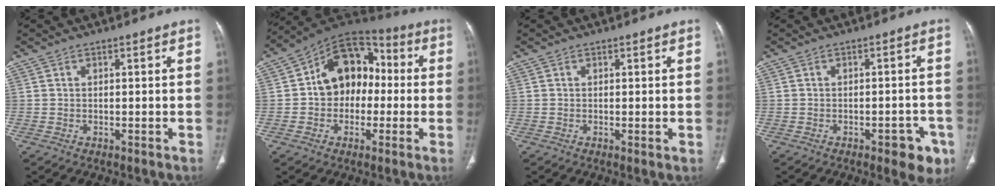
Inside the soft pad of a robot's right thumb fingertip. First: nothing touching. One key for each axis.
{"total": 14.8, "fx": -0.2, "fy": 11.2, "fz": 9.7, "tx": -0.100, "ty": 0.045, "tz": -0.017}
{"total": 0.7, "fx": 0.0, "fy": 0.2, "fz": 0.7, "tx": -0.017, "ty": -0.005, "tz": -0.001}
{"total": 6.6, "fx": -3.4, "fy": 2.9, "fz": 4.8, "tx": -0.034, "ty": 0.013, "tz": -0.037}